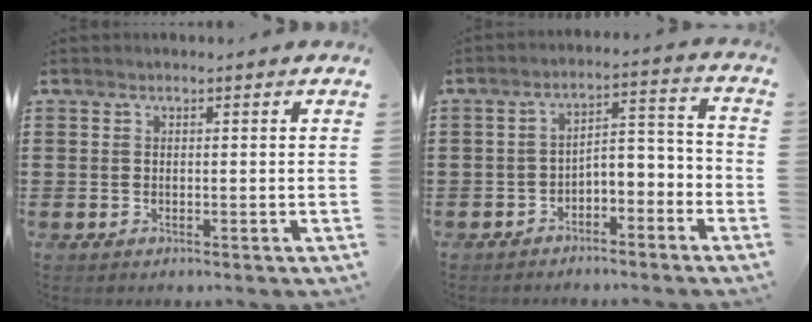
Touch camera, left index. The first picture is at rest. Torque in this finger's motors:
{"motor_torque": [0.02, 0.13, 0.25, 0.04]}